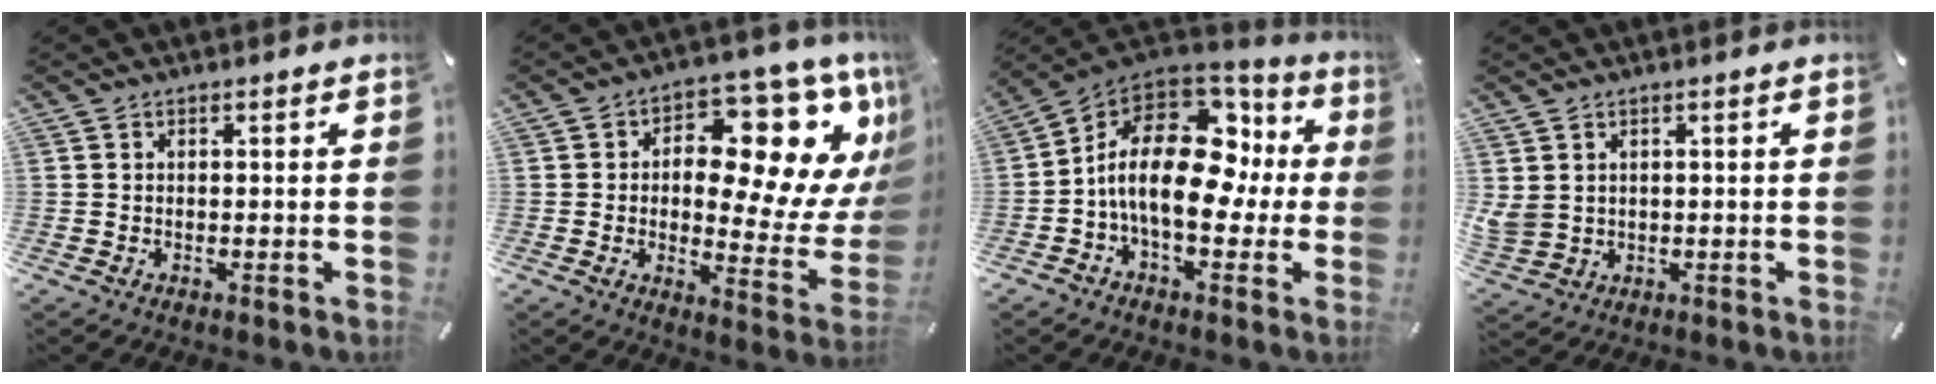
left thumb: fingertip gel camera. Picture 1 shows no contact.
{"total": 16.8, "force": [7.2, 9.1, 12.2], "torque": [-0.126, -0.084, 0.109]}
{"total": 20.7, "force": [0.7, 11.5, 17.2], "torque": [-0.299, 0.000, 0.012]}
{"total": 4.0, "force": [1.5, 3.5, 1.2], "torque": [-0.042, -0.006, 0.028]}